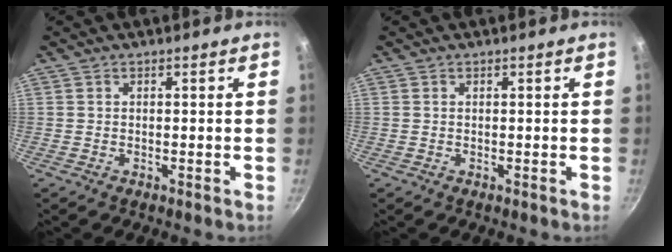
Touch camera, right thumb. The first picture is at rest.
{"total": 0.0}